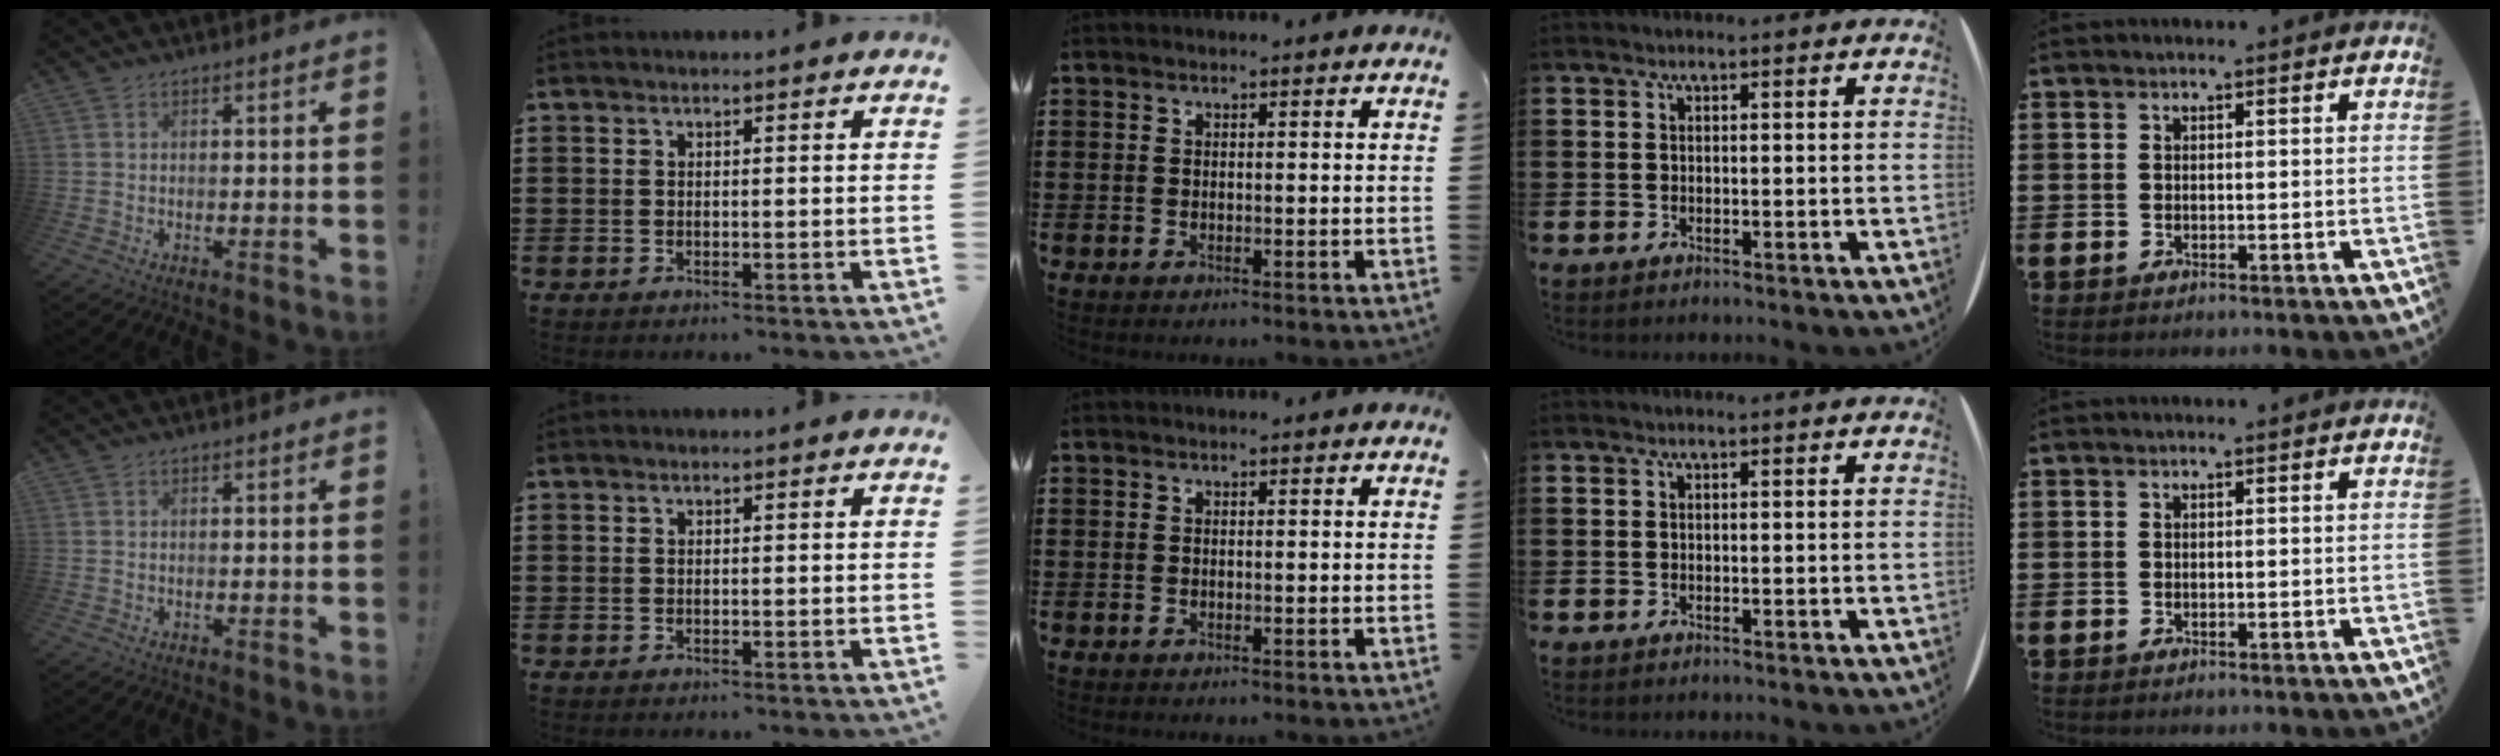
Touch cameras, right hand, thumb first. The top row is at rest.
{}